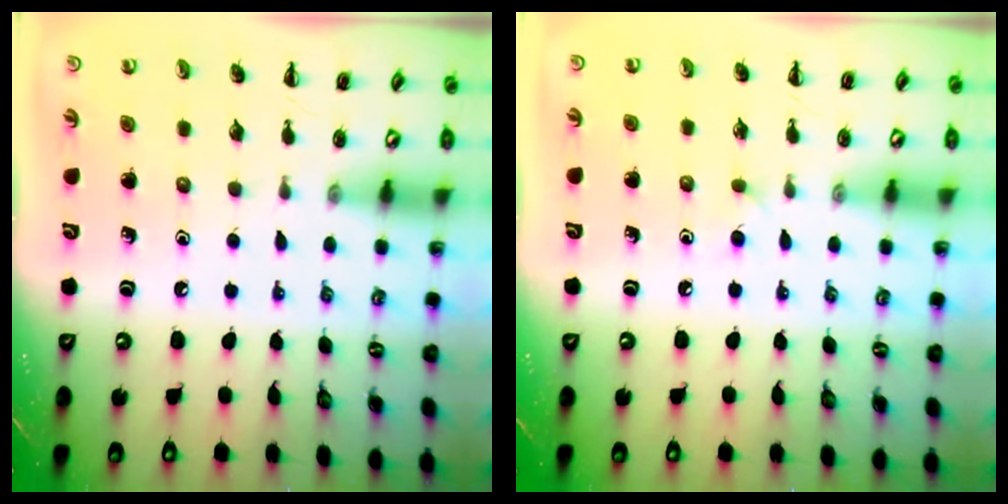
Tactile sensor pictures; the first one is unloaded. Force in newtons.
{"total": 2.8, "press": 2.7, "slide": 1.0}